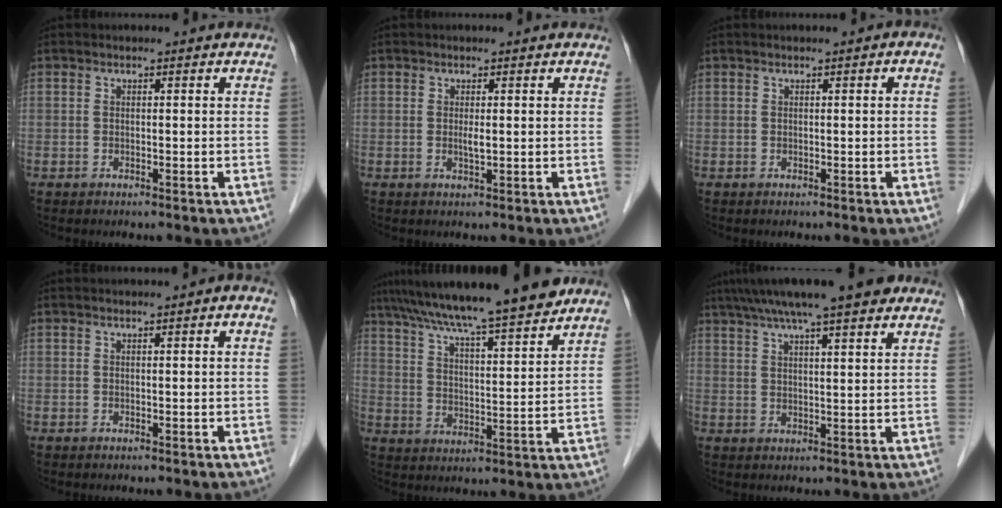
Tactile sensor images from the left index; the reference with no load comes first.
{"total": 1.2, "force": [0.1, 0.2, 1.2], "torque": [-0.028, -0.002, 0.004]}
{"total": 0.5, "force": [0.0, 0.1, 0.5], "torque": [-0.009, 0.002, 0.001]}
{"total": 1.2, "force": [0.4, 0.0, 1.1], "torque": [-0.019, 0.006, 0.006]}
{"total": 18.2, "force": [15.5, 0.6, 9.6], "torque": [-0.156, 0.018, 0.238]}
{"total": 14.6, "force": [11.1, 1.7, 9.3], "torque": [-0.150, 0.037, 0.162]}